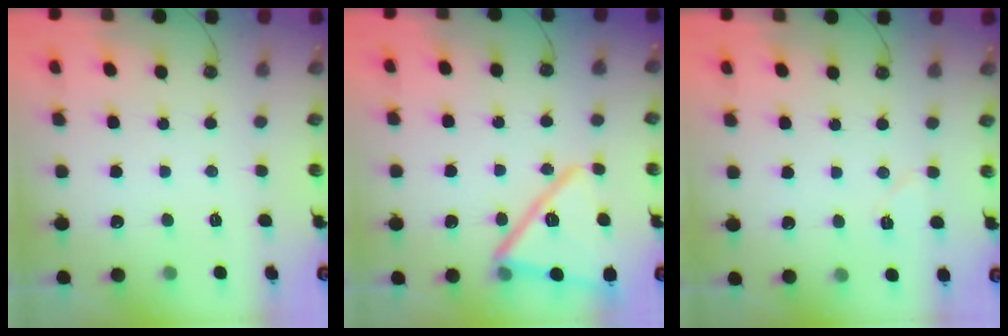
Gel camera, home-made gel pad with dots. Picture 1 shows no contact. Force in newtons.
{"total": 17.8, "press": 16.4, "slide": 7.0}
{"total": 4.8, "press": 4.8, "slide": 0.6}